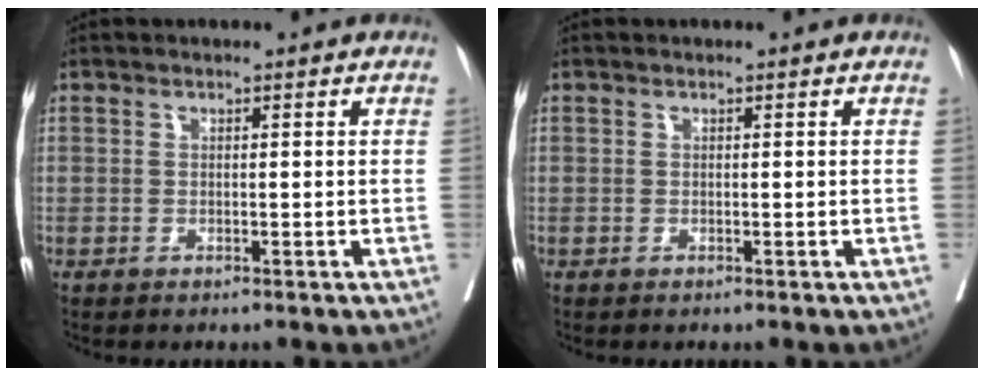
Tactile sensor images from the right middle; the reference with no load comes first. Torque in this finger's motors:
{"motor_torque": [0.00, 0.00, -0.01, -0.01]}